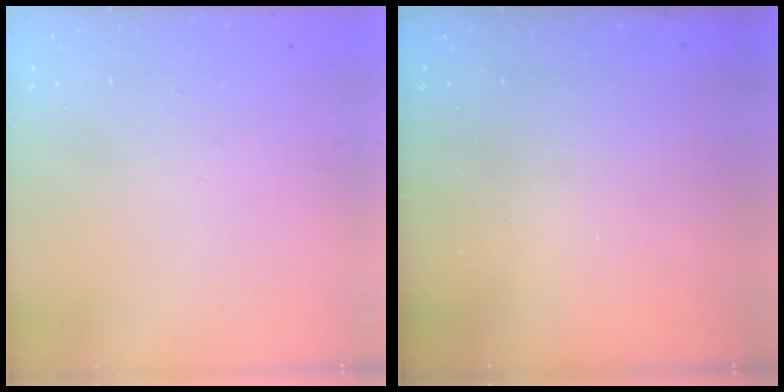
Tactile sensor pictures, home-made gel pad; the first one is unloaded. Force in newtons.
{"total": 0.0}